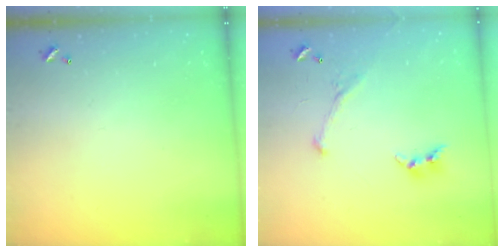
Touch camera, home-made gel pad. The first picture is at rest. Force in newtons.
{"total": 2.8, "press": 2.6, "slide": 1.0}